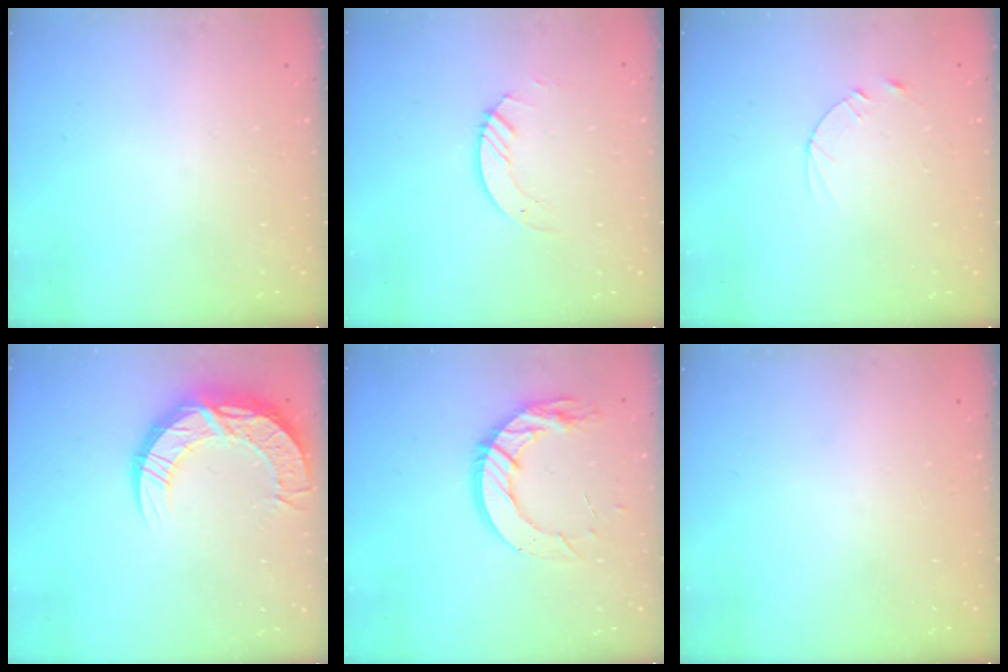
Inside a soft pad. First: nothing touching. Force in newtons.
{"total": 2.9, "press": 2.9, "slide": 0.3}
{"total": 2.4, "press": 2.3, "slide": 0.2}
{"total": 15.3, "press": 15.3, "slide": 1.0}
{"total": 13.8, "press": 13.8, "slide": 1.0}
{"total": 0.0}